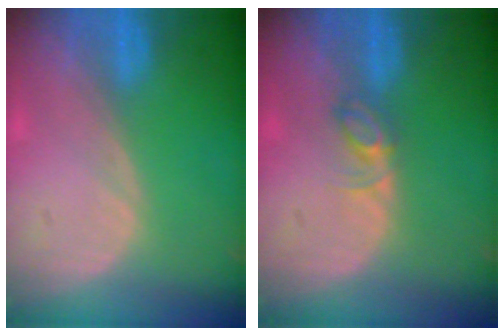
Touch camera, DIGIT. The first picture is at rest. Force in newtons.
{"total": 2.5, "press": 2.5, "slide": 0.4}